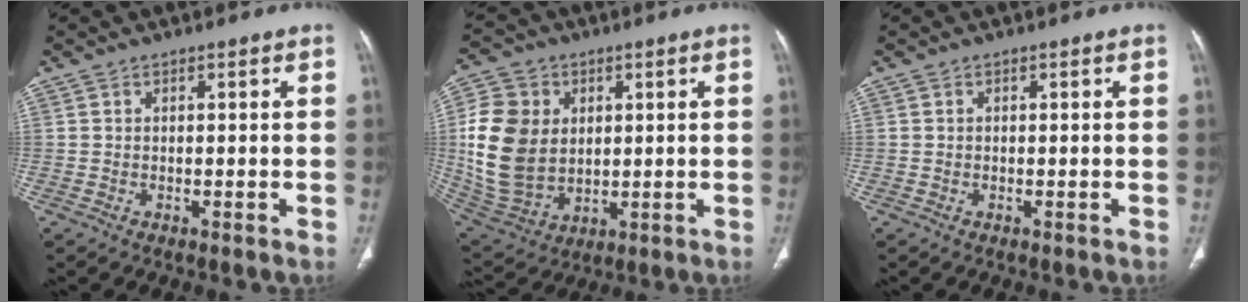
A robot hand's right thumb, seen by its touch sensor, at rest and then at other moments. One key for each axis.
{"total": 17.0, "fx": 2.2, "fy": 13.0, "fz": 10.7, "tx": -0.200, "ty": -0.007, "tz": 0.055}
{"total": 0.0}